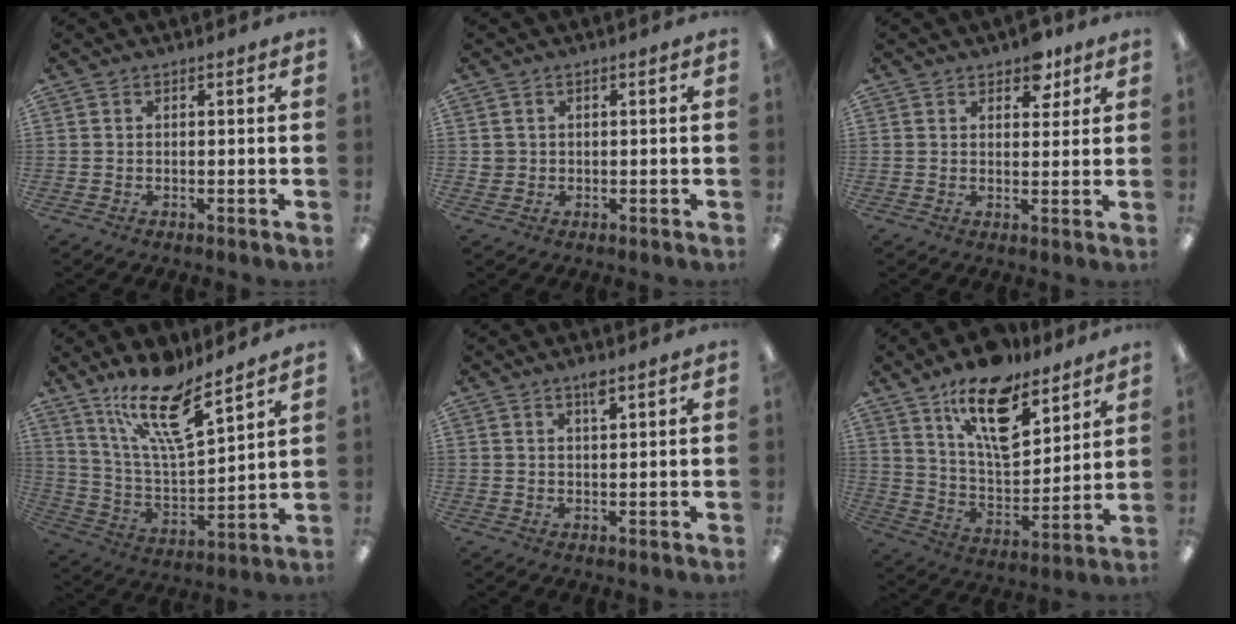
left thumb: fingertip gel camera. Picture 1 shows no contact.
{"total": 1.6, "force": [0.0, 1.6, -0.1], "torque": [0.001, 0.002, -0.003]}
{"total": 5.3, "force": [3.7, 3.0, 2.4], "torque": [-0.014, -0.012, 0.060]}
{"total": 17.6, "force": [12.7, 4.9, 11.2], "torque": [-0.204, -0.075, 0.217]}
{"total": 2.3, "force": [1.6, 0.4, 1.7], "torque": [-0.030, -0.002, 0.026]}
{"total": 17.3, "force": [11.5, 7.6, 10.4], "torque": [-0.175, -0.061, 0.200]}